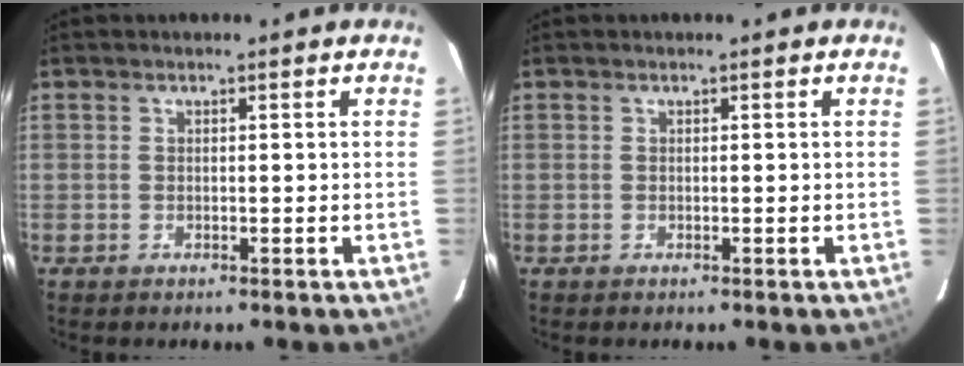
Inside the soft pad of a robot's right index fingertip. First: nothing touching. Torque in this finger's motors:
{"motor_torque": [0.00, 0.00, 0.00, 0.00]}